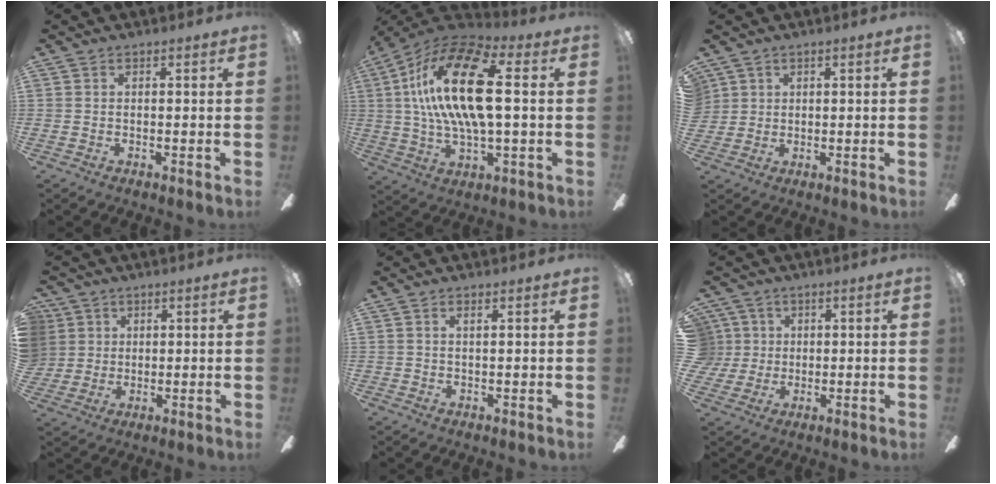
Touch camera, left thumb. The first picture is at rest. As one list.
[{"total": 23.2, "force": [4.3, 9.8, 20.5], "torque": [-0.402, 0.002, 0.070]}, {"total": 2.5, "force": [1.4, 2.1, -0.1], "torque": [-0.006, 0.004, 0.028]}, {"total": 5.7, "force": [2.0, 5.3, 0.4], "torque": [-0.016, 0.000, 0.038]}, {"total": 1.3, "force": [0.7, 0.4, 1.0], "torque": [-0.022, 0.002, 0.012]}, {"total": 5.8, "force": [1.5, 5.6, 0.6], "torque": [-0.025, 0.009, 0.031]}]